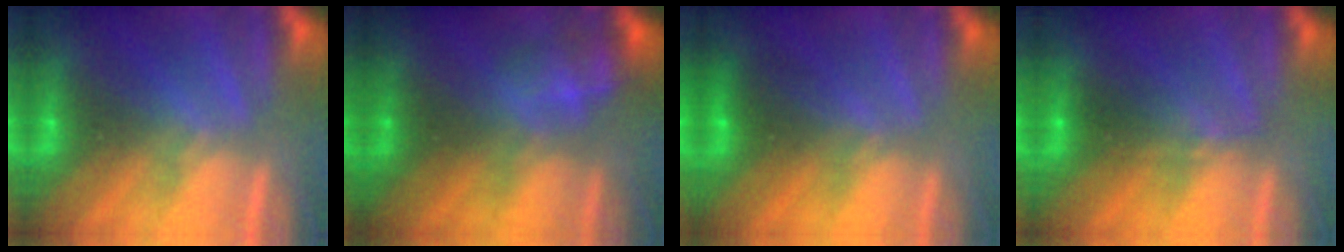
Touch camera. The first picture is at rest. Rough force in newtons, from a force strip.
{"total": 2.3}
{"total": 2.8}
{"total": 2.4}